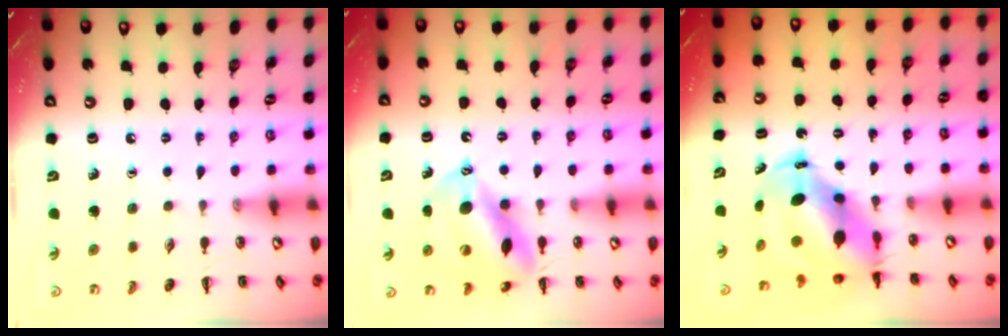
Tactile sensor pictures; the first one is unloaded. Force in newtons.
{"total": 14.4, "press": 13.9, "slide": 3.9}
{"total": 9.6, "press": 9.3, "slide": 2.5}